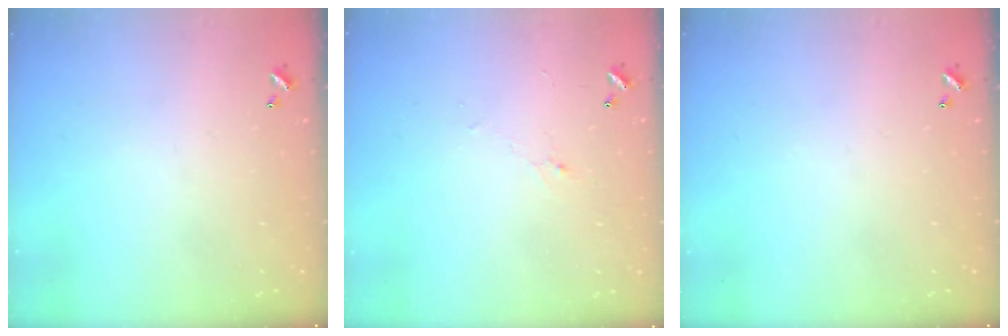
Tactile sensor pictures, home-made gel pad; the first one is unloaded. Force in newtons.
{"total": 0.6, "press": 0.2, "slide": 0.5}
{"total": 0.0}